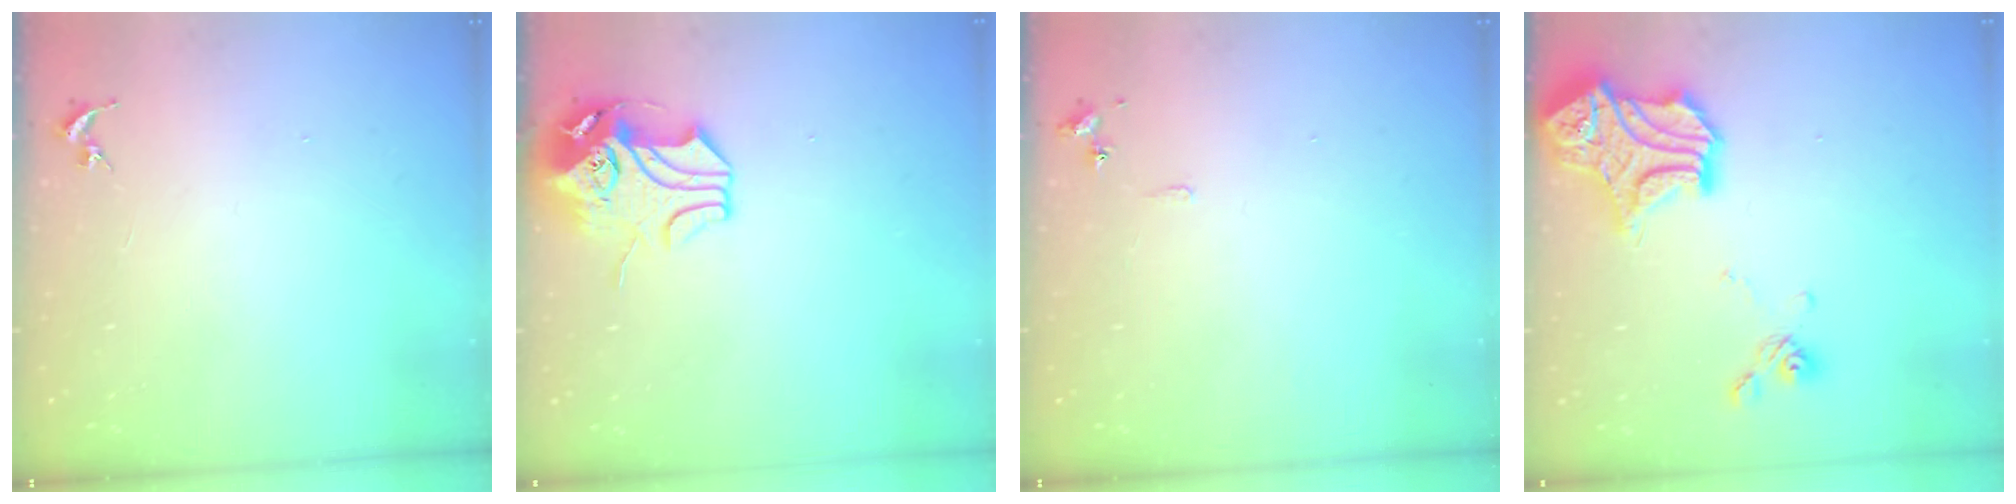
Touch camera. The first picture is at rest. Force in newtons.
{"total": 10.3, "press": 10.2, "slide": 1.7}
{"total": 4.5, "press": 4.4, "slide": 0.6}
{"total": 17.9, "press": 17.9, "slide": 0.7}